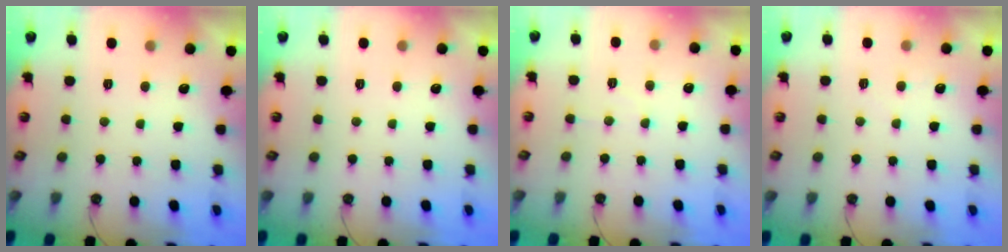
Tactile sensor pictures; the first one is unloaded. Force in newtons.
{"total": 0.0}
{"total": 5.5, "press": 5.5, "slide": 0.7}
{"total": 1.9, "press": 1.9, "slide": 0.3}